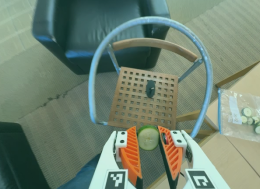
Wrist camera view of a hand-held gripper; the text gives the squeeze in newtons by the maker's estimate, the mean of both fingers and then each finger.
{"total": 8.3, "left": 8.3, "right": 8.2}